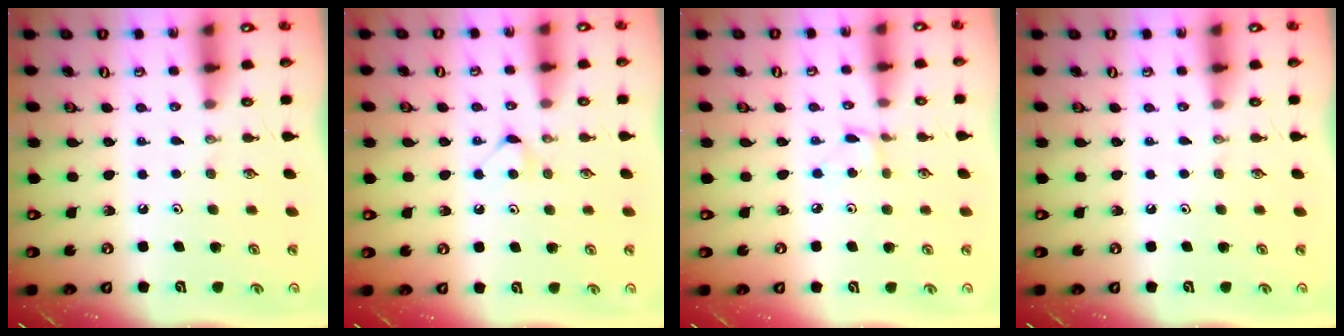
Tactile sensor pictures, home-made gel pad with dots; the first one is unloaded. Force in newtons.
{"total": 3.7, "press": 3.7, "slide": 0.4}
{"total": 1.7, "press": 1.7, "slide": 0.0}
{"total": 0.0}